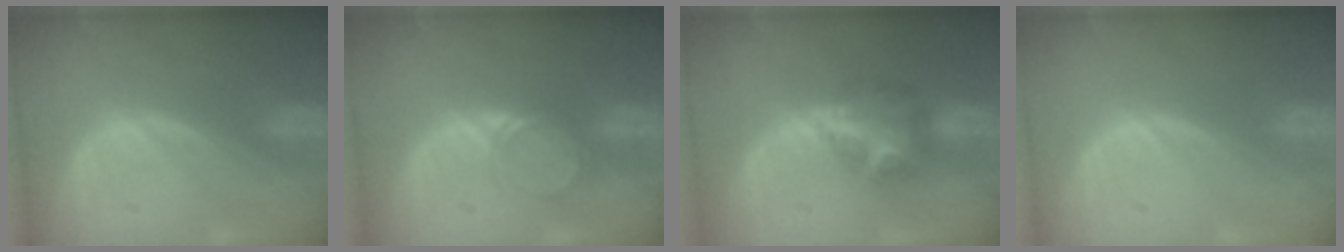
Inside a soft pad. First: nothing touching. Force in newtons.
{"total": 2.8, "press": 2.8, "slide": 0.2}
{"total": 6.1, "press": 6.1, "slide": 0.9}
{"total": 0.0}